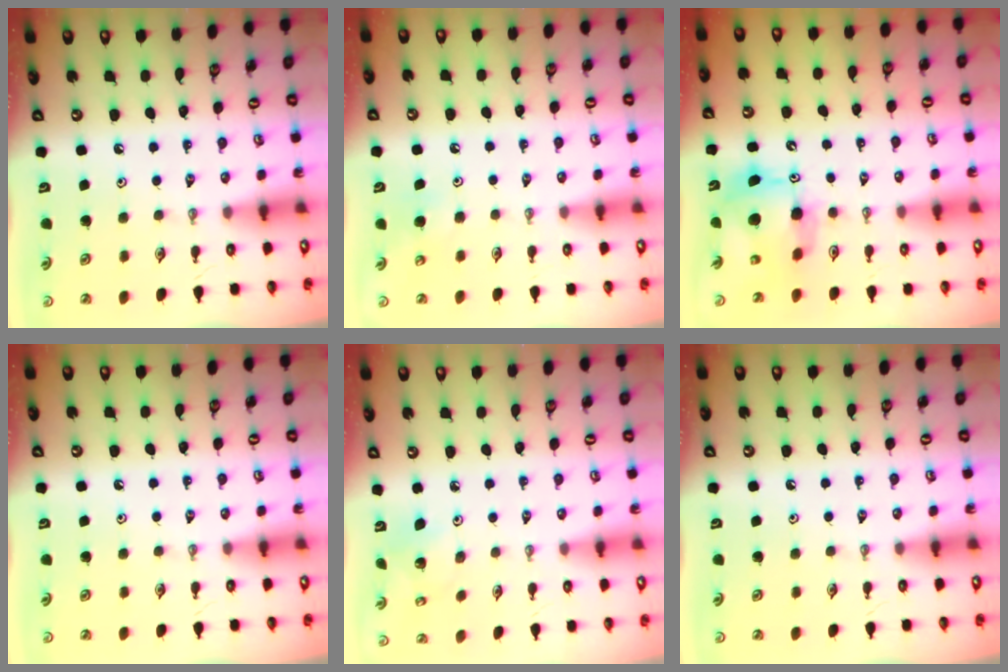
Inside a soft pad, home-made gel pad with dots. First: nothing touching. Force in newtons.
{"total": 4.9, "press": 4.9, "slide": 0.5}
{"total": 11.5, "press": 11.4, "slide": 0.9}
{"total": 0.0}
{"total": 3.4, "press": 3.4, "slide": 0.2}
{"total": 0.0}